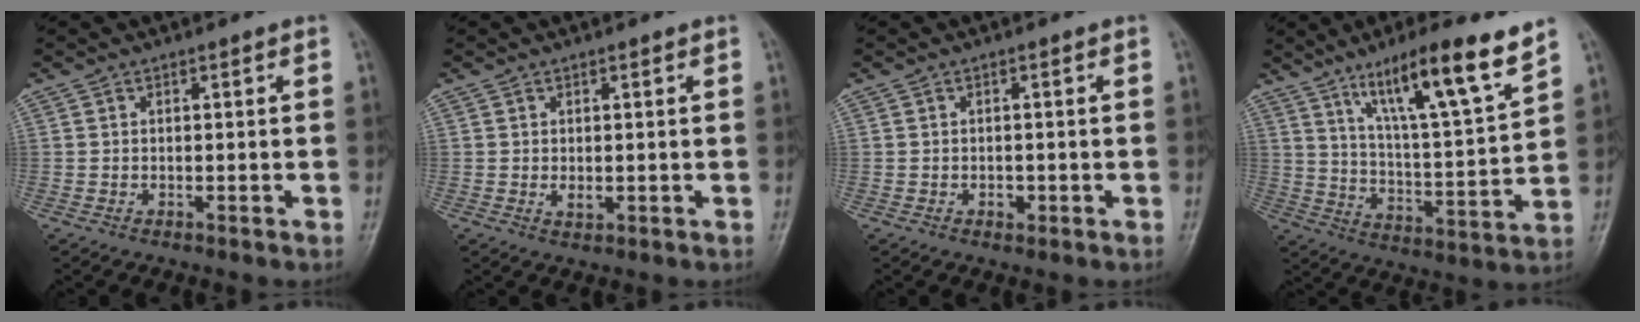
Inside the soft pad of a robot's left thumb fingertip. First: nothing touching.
{"total": 2.0, "force": [0.1, 1.2, 1.5], "torque": [-0.019, -0.004, 0.006]}
{"total": 1.3, "force": [-0.5, 1.1, 0.7], "torque": [-0.002, 0.004, -0.005]}
{"total": 16.6, "force": [10.8, 1.9, 12.4], "torque": [-0.189, -0.054, 0.185]}